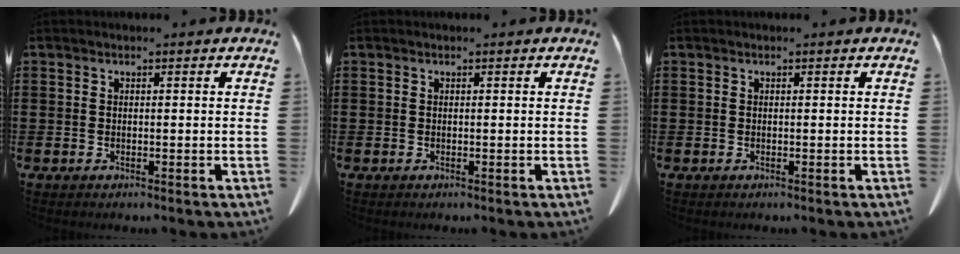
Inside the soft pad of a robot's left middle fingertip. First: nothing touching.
{"total": 0.0}
{"total": 0.0}